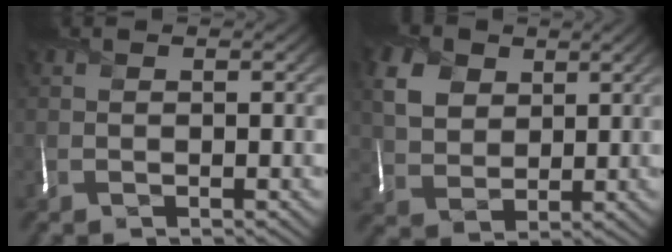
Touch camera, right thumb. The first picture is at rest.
{"total": 6.3, "force": [2.7, 4.7, 3.3], "torque": [-0.095, 0.004, 0.050]}